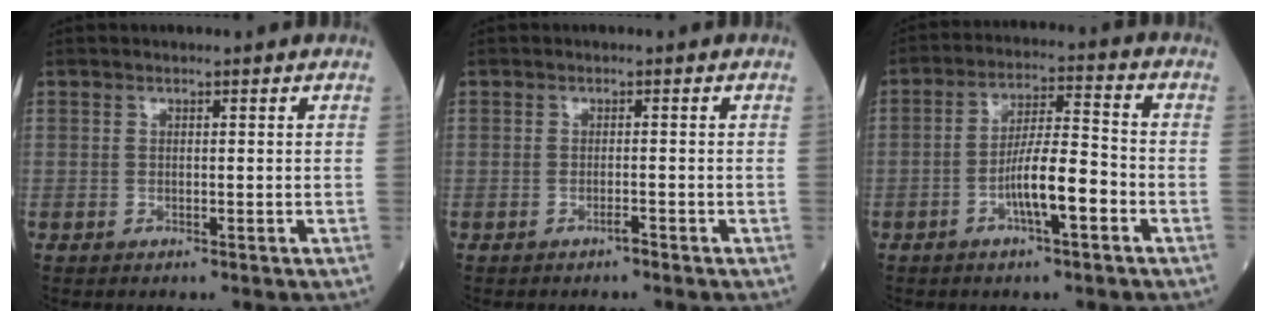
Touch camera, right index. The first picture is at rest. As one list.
[{"total": 0.7, "force": [-0.6, 0.0, 0.4], "torque": [-0.008, -0.001, -0.012]}, {"total": 8.2, "force": [-3.1, 1.3, 7.5], "torque": [-0.139, 0.009, -0.056]}]